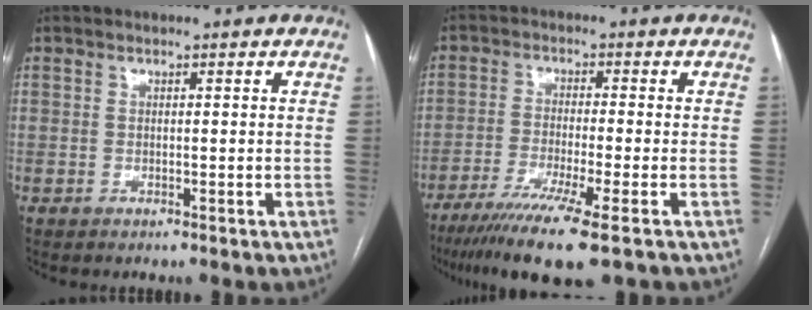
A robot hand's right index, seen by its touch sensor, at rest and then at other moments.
{"total": 11.3, "force": [-7.4, -0.5, 8.6], "torque": [-0.145, -0.030, -0.119]}